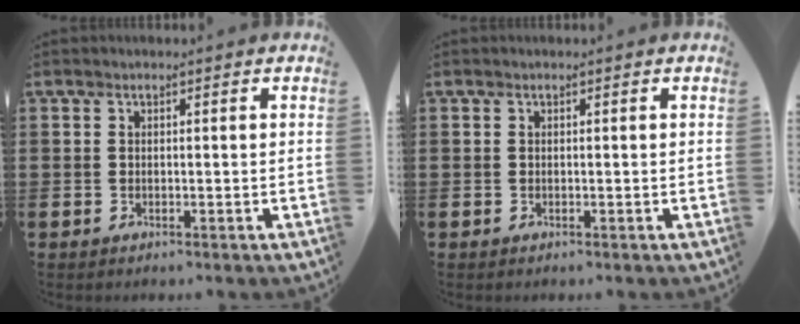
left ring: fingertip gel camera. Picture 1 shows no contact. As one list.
[{"total": 0.0}]